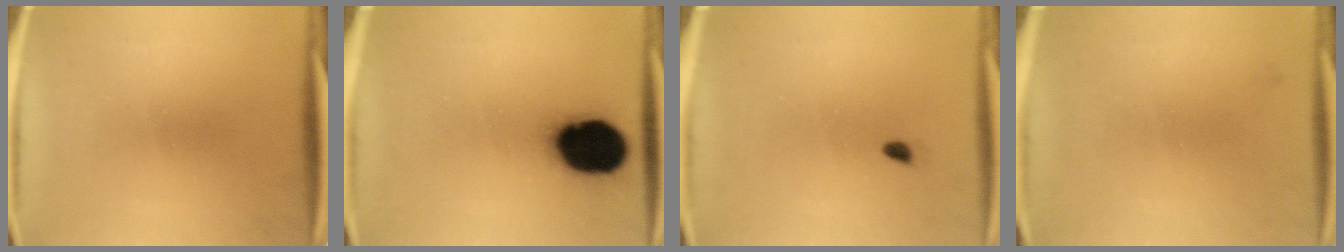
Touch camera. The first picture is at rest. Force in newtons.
{"total": 19.3}
{"total": 0.6}
{"total": 1.1}